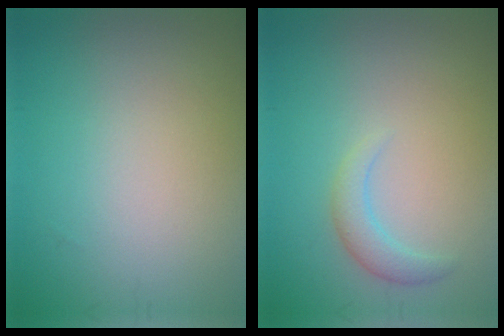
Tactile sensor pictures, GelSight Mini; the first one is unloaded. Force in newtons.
{"total": 1.9, "press": 1.9, "slide": 0.1}